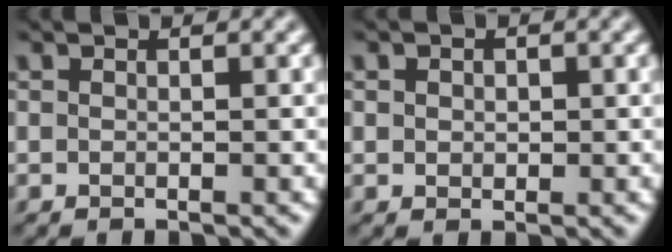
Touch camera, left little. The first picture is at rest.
{"total": 1.2, "force": [0.2, 1.0, 0.6], "torque": [-0.010, 0.008, -0.001]}